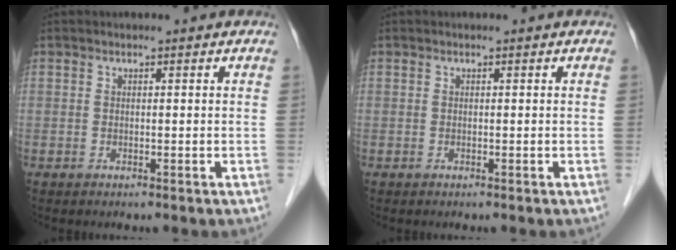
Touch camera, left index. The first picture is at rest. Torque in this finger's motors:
{"motor_torque": [0.00, 0.00, 0.00, 0.00]}